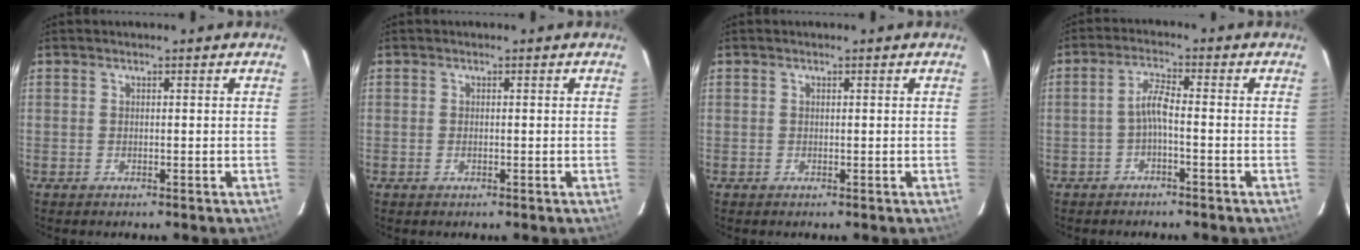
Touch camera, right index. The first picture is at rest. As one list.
[{"total": 0.6, "force": [-0.2, 0.3, 0.5], "torque": [-0.008, -0.001, -0.004]}, {"total": 0.0}, {"total": 3.1, "force": [-1.3, 0.4, 2.7], "torque": [-0.062, 0.009, -0.027]}]